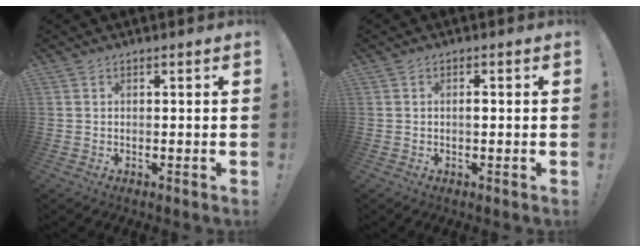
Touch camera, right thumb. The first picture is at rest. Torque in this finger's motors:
{"motor_torque": [0.09, 0.26, 0.21, 0.13, 0.00]}